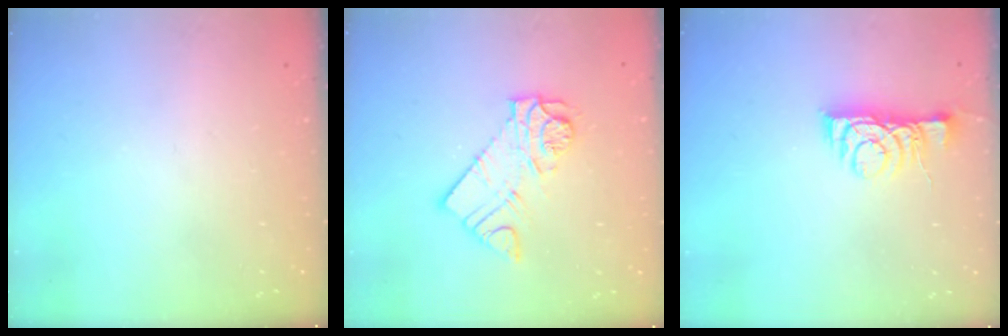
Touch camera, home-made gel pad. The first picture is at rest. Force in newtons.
{"total": 11.5, "press": 11.4, "slide": 1.3}
{"total": 7.0, "press": 7.0, "slide": 0.9}